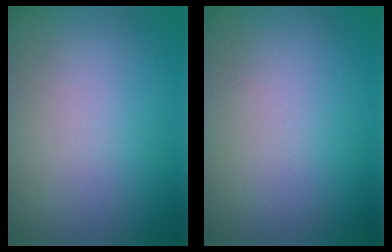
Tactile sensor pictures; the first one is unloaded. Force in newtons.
{"total": 0.0}